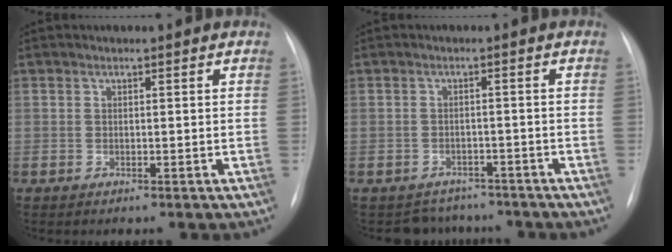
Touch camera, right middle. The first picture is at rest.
{"total": 4.9, "force": [-4.3, 2.3, -0.5], "torque": [0.009, 0.015, -0.056]}